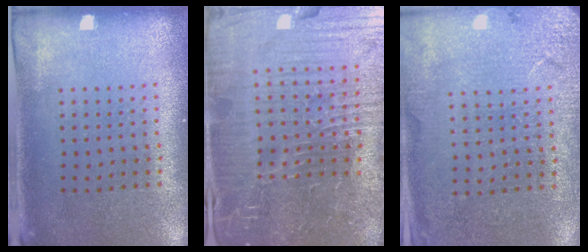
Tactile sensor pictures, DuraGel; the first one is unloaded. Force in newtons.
{"total": 7.4, "press": 6.6, "slide": 3.3}
{"total": 2.7, "press": 2.7, "slide": 0.1}